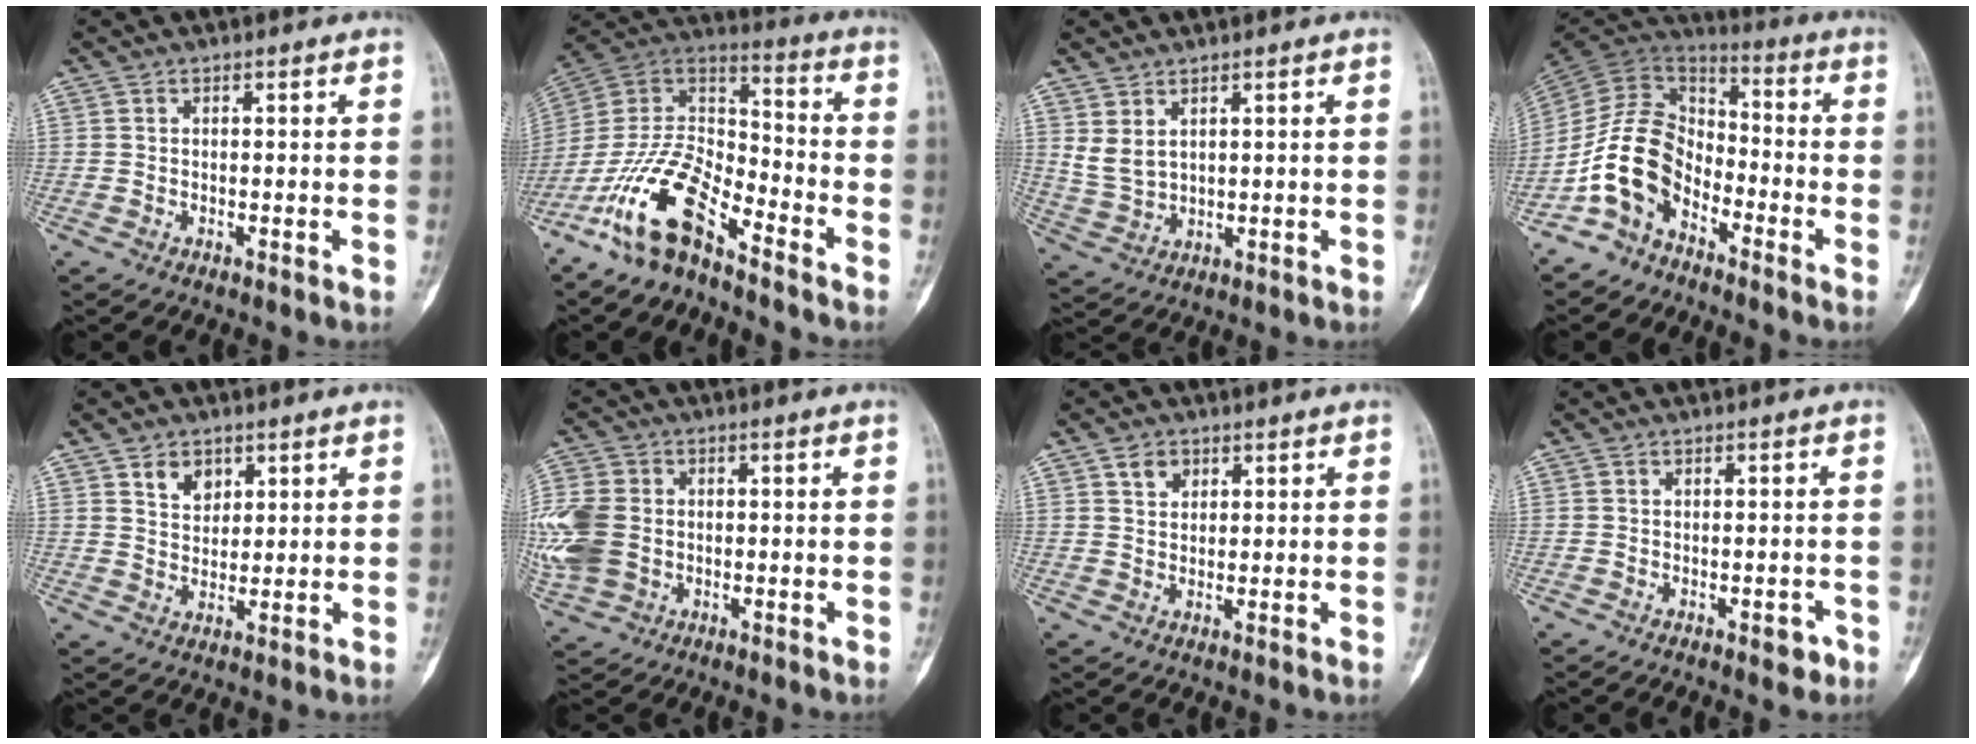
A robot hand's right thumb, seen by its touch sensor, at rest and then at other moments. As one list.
[{"total": 16.0, "force": [-10.5, 6.2, 10.3], "torque": [-0.183, 0.081, -0.207]}, {"total": 4.6, "force": [2.2, 2.7, 3.0], "torque": [-0.055, -0.013, 0.058]}, {"total": 12.5, "force": [-6.4, 8.3, 6.9], "torque": [-0.119, 0.071, -0.141]}, {"total": 5.0, "force": [2.7, 3.6, 2.3], "torque": [-0.017, -0.019, 0.050]}, {"total": 15.5, "force": [-0.7, 12.3, 9.4], "torque": [-0.250, 0.005, -0.003]}, {"total": 3.3, "force": [1.7, 2.4, 1.4], "torque": [-0.011, -0.009, 0.031]}, {"total": 2.4, "force": [-1.2, 1.2, 1.7], "torque": [-0.011, 0.008, -0.014]}]